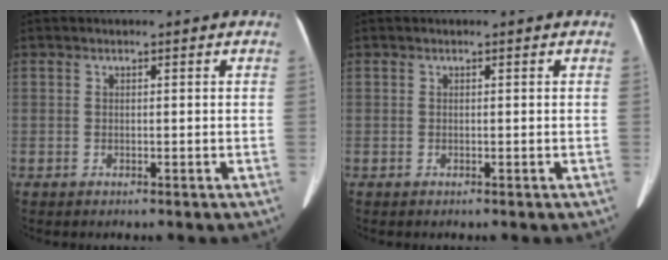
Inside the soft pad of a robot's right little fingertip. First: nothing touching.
{"total": 0.0}